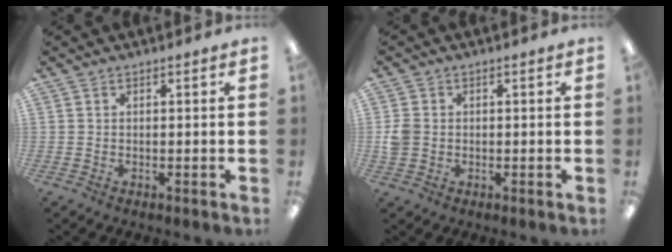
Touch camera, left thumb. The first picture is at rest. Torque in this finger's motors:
{"motor_torque": [-0.11, 0.22, 0.17, -0.17, 0.02]}